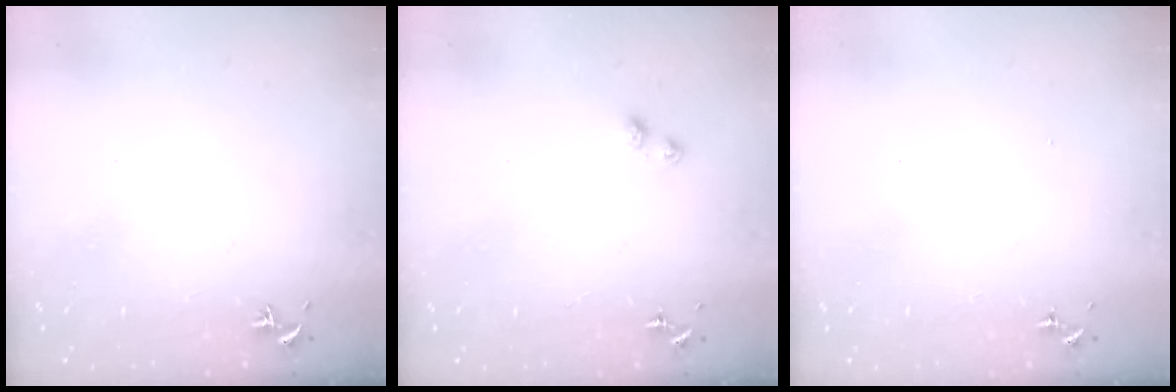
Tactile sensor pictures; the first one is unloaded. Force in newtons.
{"total": 3.2, "press": 3.2, "slide": 0.4}
{"total": 0.0}